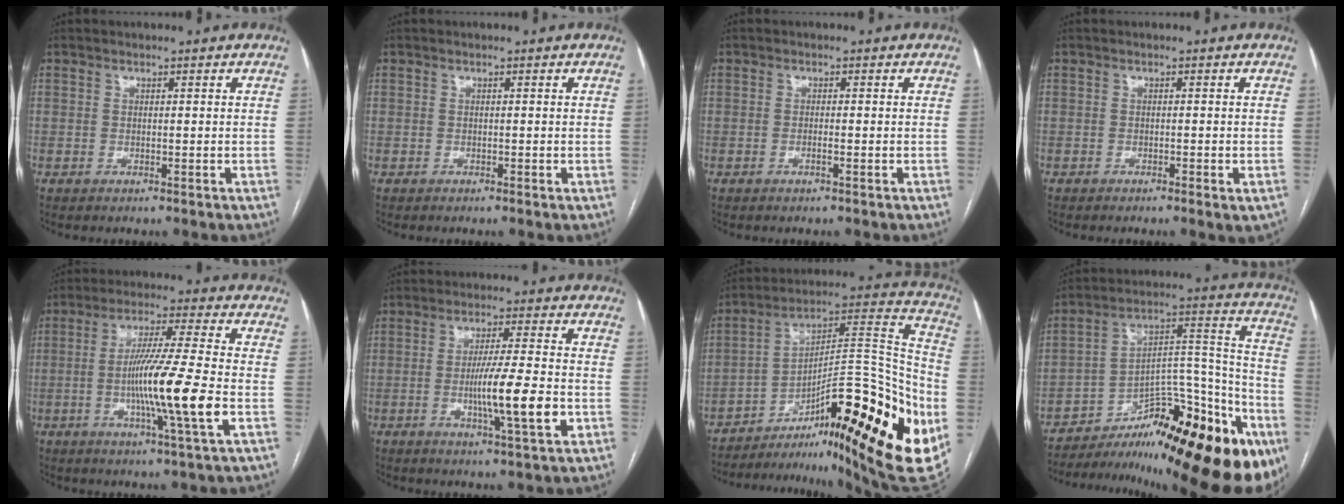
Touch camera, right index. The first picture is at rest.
{"total": 0.0}
{"total": 0.8, "force": [-0.4, 0.0, 0.7], "torque": [-0.014, 0.001, -0.007]}
{"total": 1.9, "force": [-1.0, 0.4, 1.6], "torque": [-0.020, -0.002, -0.013]}
{"total": 13.5, "force": [-2.8, -1.2, 13.1], "torque": [-0.242, -0.015, -0.057]}
{"total": 9.8, "force": [-2.3, 0.0, 9.6], "torque": [-0.163, -0.011, -0.041]}
{"total": 32.3, "force": [-14.0, 6.4, 28.4], "torque": [-0.342, 0.019, -0.203]}
{"total": 28.9, "force": [-19.9, 7.3, 19.5], "torque": [-0.178, 0.017, -0.284]}